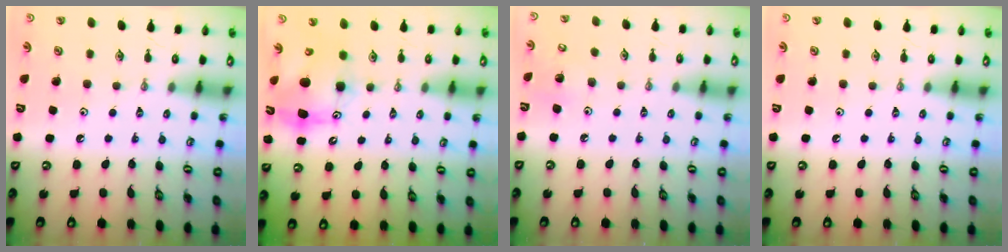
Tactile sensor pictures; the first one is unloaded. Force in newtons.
{"total": 9.4, "press": 9.4, "slide": 0.6}
{"total": 4.3, "press": 4.3, "slide": 0.3}
{"total": 0.0}